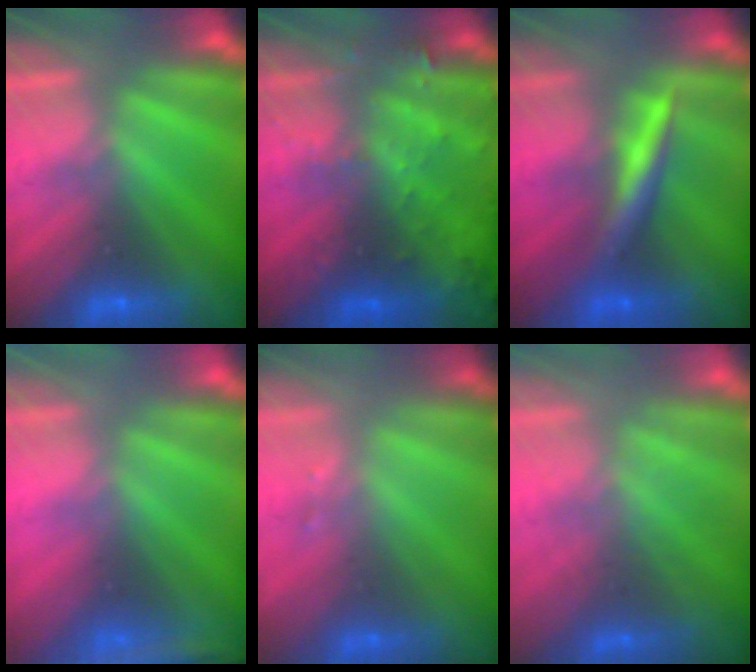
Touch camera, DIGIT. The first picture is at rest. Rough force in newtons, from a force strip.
{"total": 8.0}
{"total": 2.9}
{"total": 2.7}
{"total": 1.5}
{"total": 2.2}